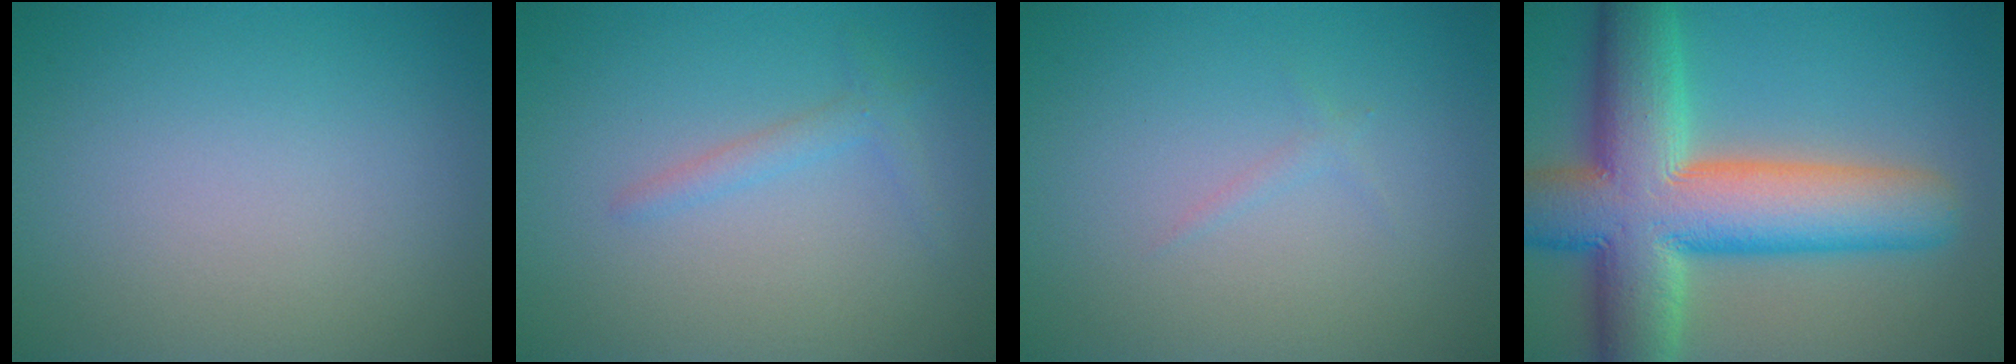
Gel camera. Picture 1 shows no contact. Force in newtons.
{"total": 1.4, "press": 1.4, "slide": 0.1}
{"total": 0.6, "press": 0.6, "slide": 0.1}
{"total": 14.0, "press": 14.0, "slide": 0.8}